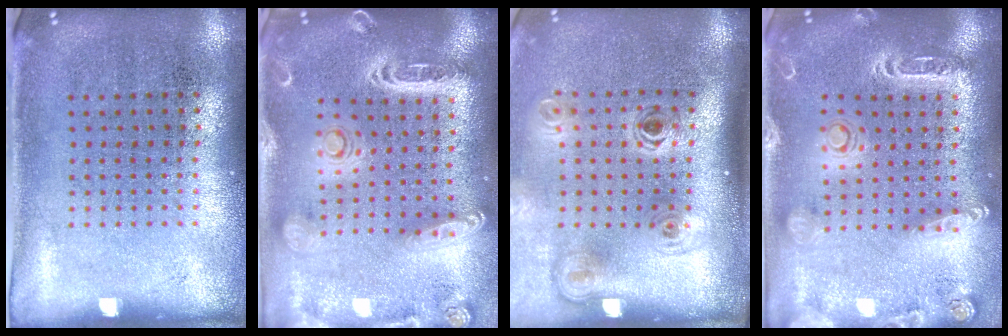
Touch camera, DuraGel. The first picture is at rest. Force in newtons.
{"total": 2.8, "press": 2.4, "slide": 1.4}
{"total": 2.1, "press": 1.4, "slide": 1.6}
{"total": 2.0, "press": 1.9, "slide": 0.5}